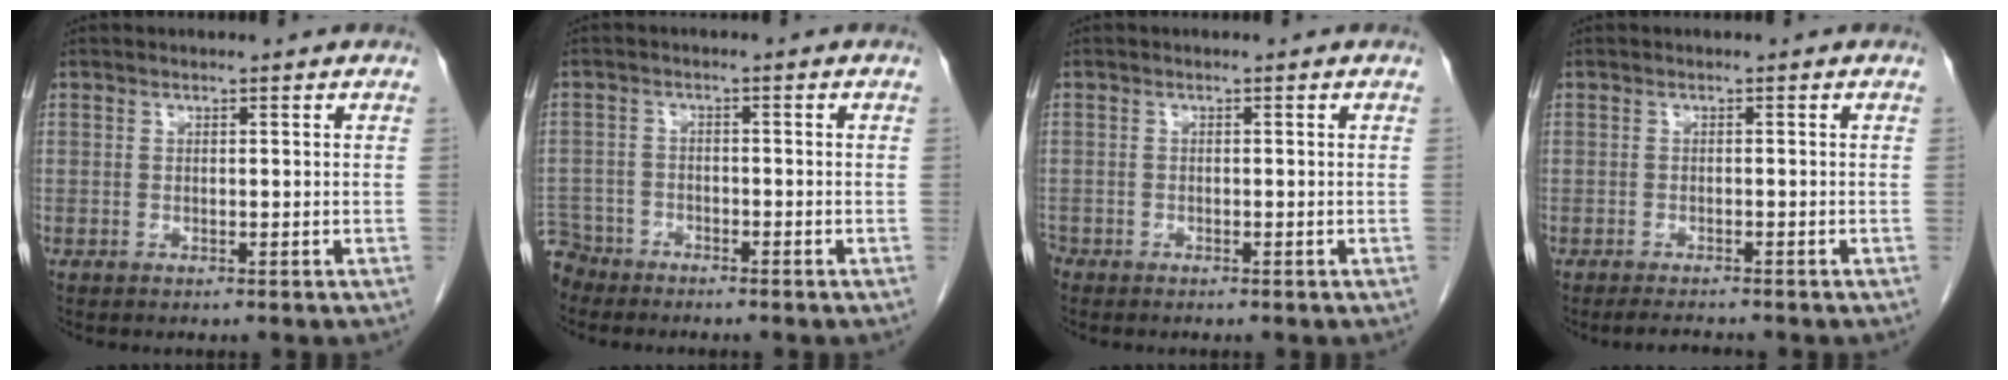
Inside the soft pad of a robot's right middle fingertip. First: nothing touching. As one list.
[{"total": 5.2, "force": [-4.8, 2.1, -0.6], "torque": [0.016, -0.006, -0.094]}, {"total": 1.3, "force": [-1.1, 0.7, 0.2], "torque": [-0.008, -0.002, -0.020]}, {"total": 2.3, "force": [-2.2, 0.2, 0.8], "torque": [-0.017, -0.009, -0.032]}]